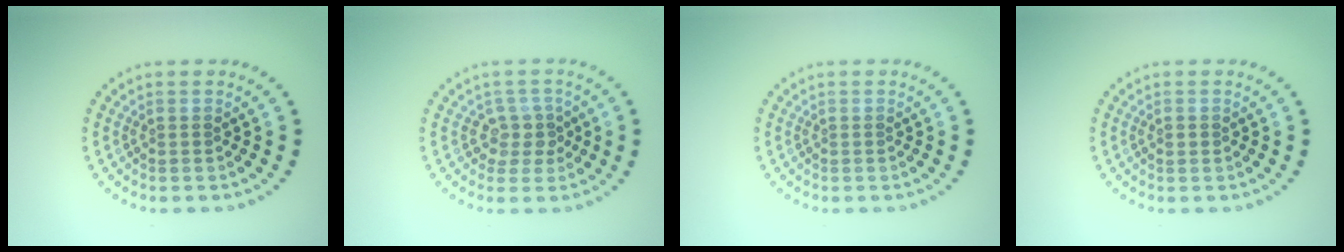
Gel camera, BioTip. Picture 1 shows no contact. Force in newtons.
{"total": 2.2, "press": 1.9, "slide": 1.1}
{"total": 0.0}
{"total": 1.0, "press": 0.9, "slide": 0.1}